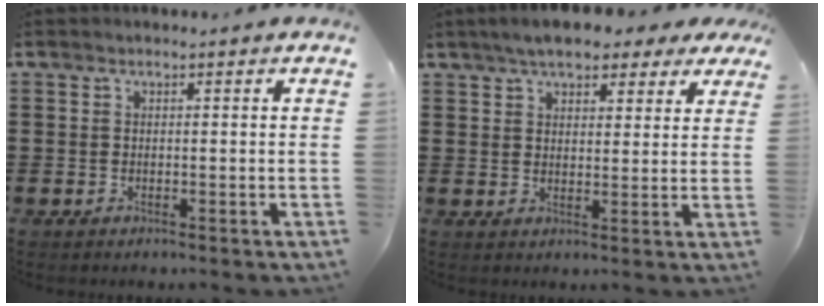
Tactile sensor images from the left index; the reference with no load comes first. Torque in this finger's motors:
{"motor_torque": [1.25, 0.89, 1.05, 0.15]}